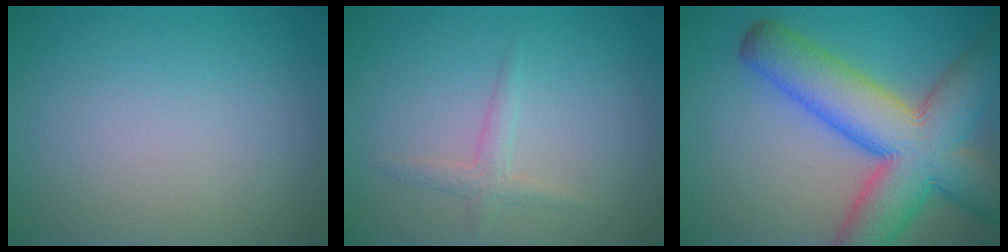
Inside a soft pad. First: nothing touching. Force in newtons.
{"total": 1.6, "press": 1.6, "slide": 0.1}
{"total": 12.5, "press": 12.4, "slide": 0.5}